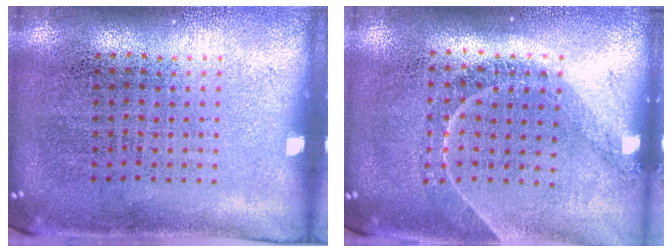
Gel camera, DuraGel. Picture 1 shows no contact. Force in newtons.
{"total": 1.3, "press": 1.1, "slide": 0.7}